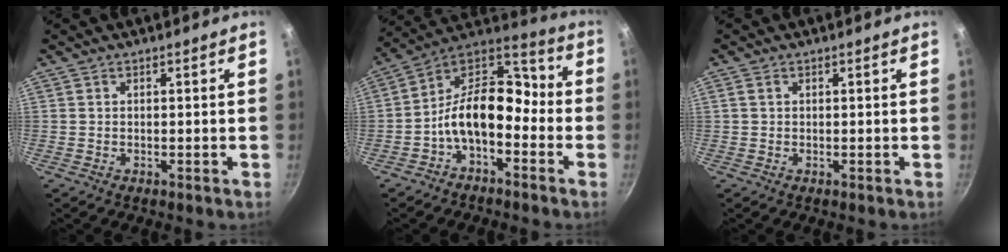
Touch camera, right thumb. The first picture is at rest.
{"total": 14.5, "force": [-4.5, 8.8, 10.7], "torque": [-0.153, 0.073, -0.103]}
{"total": 1.0, "force": [0.3, 0.8, 0.5], "torque": [-0.009, 0.004, 0.004]}